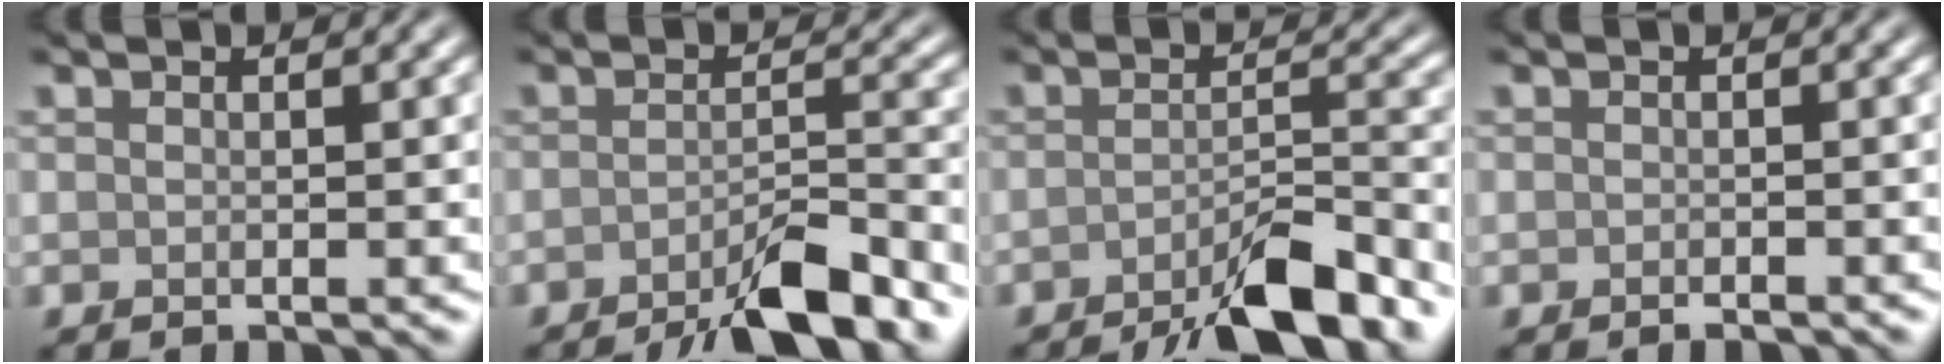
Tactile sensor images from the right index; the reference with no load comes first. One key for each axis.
{"total": 6.4, "fx": -4.4, "fy": 1.3, "fz": 4.5, "tx": -0.059, "ty": 0.005, "tz": -0.072}
{"total": 7.1, "fx": -4.9, "fy": 1.5, "fz": 5.0, "tx": -0.068, "ty": 0.006, "tz": -0.080}
{"total": 0.7, "fx": -0.5, "fy": 0.3, "fz": 0.3, "tx": -0.003, "ty": -0.002, "tz": -0.007}